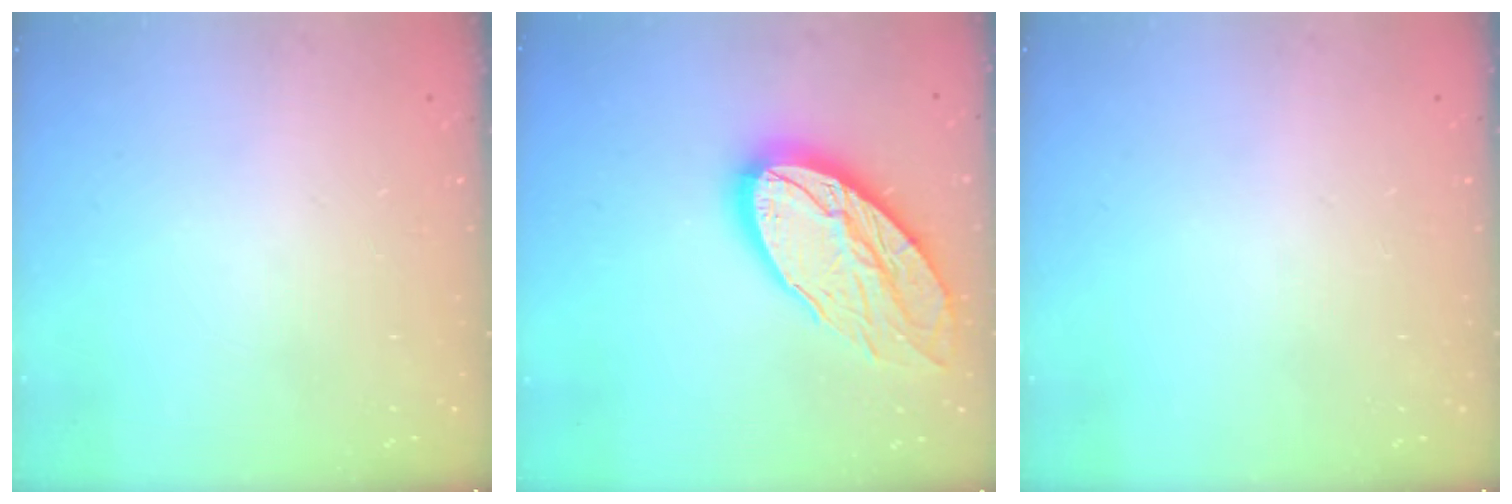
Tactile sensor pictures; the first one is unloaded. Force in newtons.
{"total": 21.2, "press": 21.1, "slide": 2.0}
{"total": 0.0}